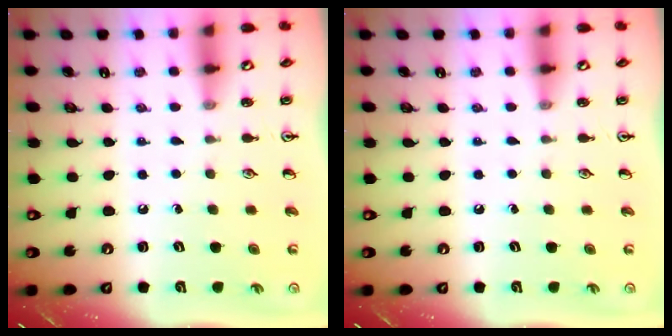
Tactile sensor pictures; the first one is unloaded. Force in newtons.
{"total": 0.0}